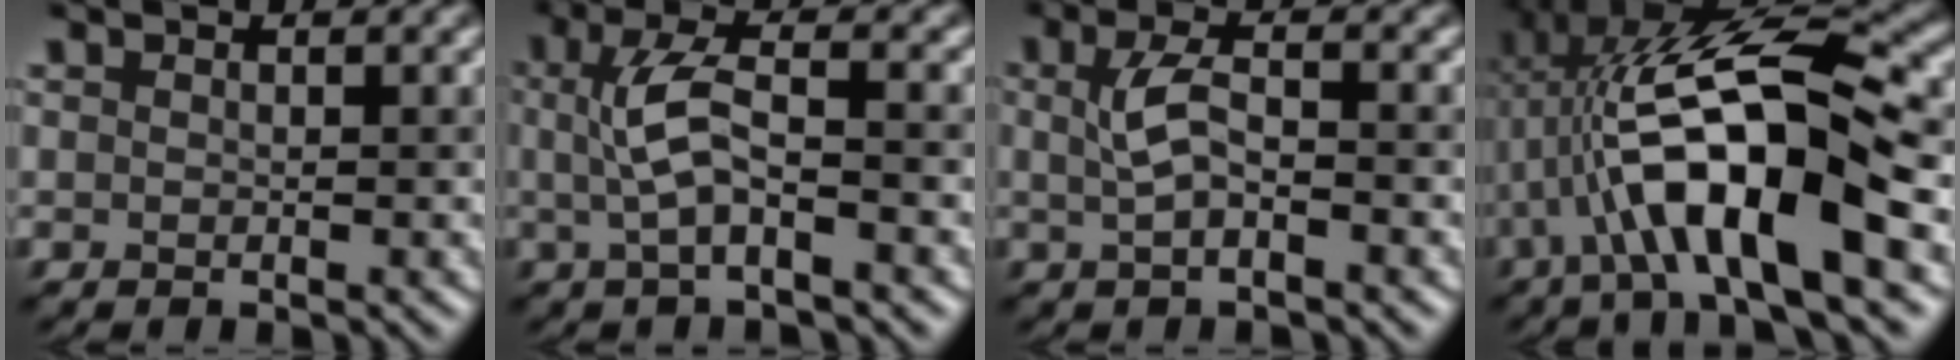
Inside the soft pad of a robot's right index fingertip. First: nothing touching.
{"total": 4.3, "force": [-0.2, 1.0, 4.2], "torque": [-0.090, 0.003, -0.006]}
{"total": 2.9, "force": [-0.1, 0.7, 2.8], "torque": [-0.062, 0.003, -0.005]}
{"total": 12.5, "force": [-2.0, 4.0, 11.7], "torque": [-0.215, 0.018, -0.039]}